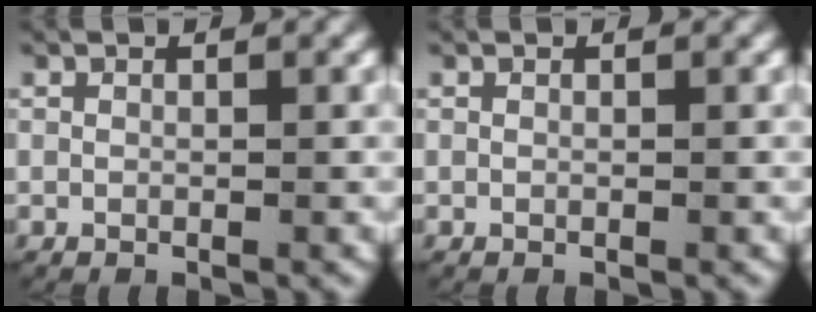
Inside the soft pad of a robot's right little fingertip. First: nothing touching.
{"total": 0.0}